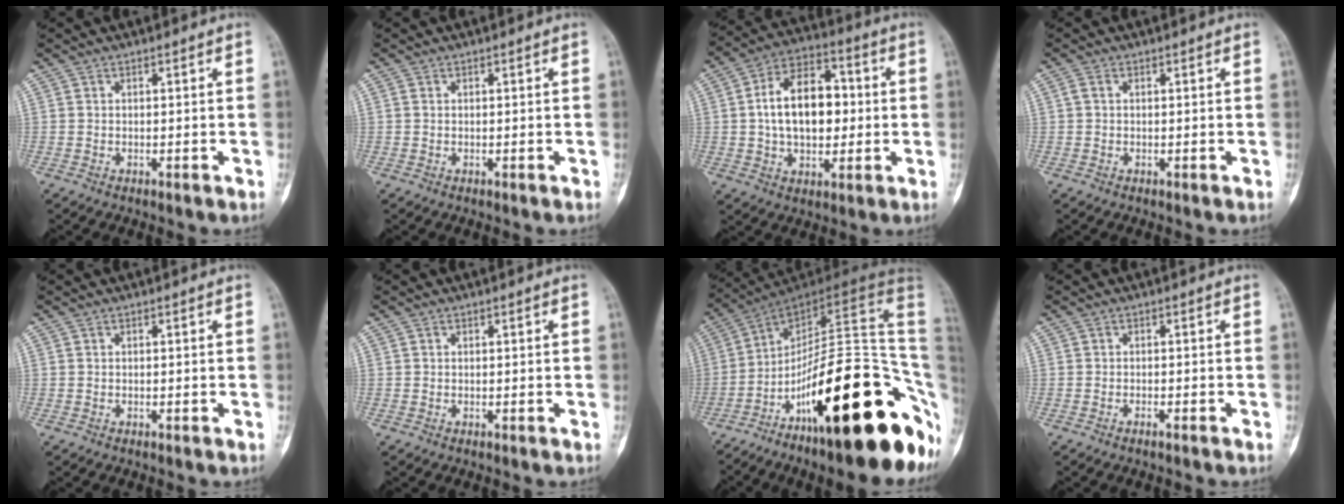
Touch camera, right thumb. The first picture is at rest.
{"total": 0.5, "force": [0.1, 0.3, 0.4], "torque": [-0.010, 0.002, 0.002]}
{"total": 15.6, "force": [0.8, 9.7, 12.2], "torque": [-0.176, 0.024, 0.010]}
{"total": 1.0, "force": [0.2, 0.7, 0.8], "torque": [-0.021, 0.007, 0.005]}
{"total": 0.0}
{"total": 0.0}
{"total": 31.0, "force": [-10.4, 8.7, 27.9], "torque": [-0.317, 0.080, -0.155]}
{"total": 1.1, "force": [-0.9, 0.0, 0.6], "torque": [-0.011, 0.004, -0.013]}